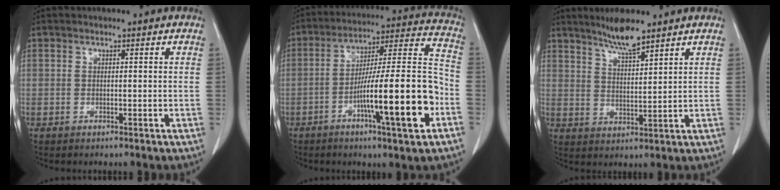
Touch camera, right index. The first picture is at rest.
{"total": 18.2, "force": [-6.5, 1.0, 17.0], "torque": [-0.264, 0.007, -0.100]}
{"total": 5.9, "force": [4.8, 0.3, 3.3], "torque": [-0.064, -0.003, 0.091]}